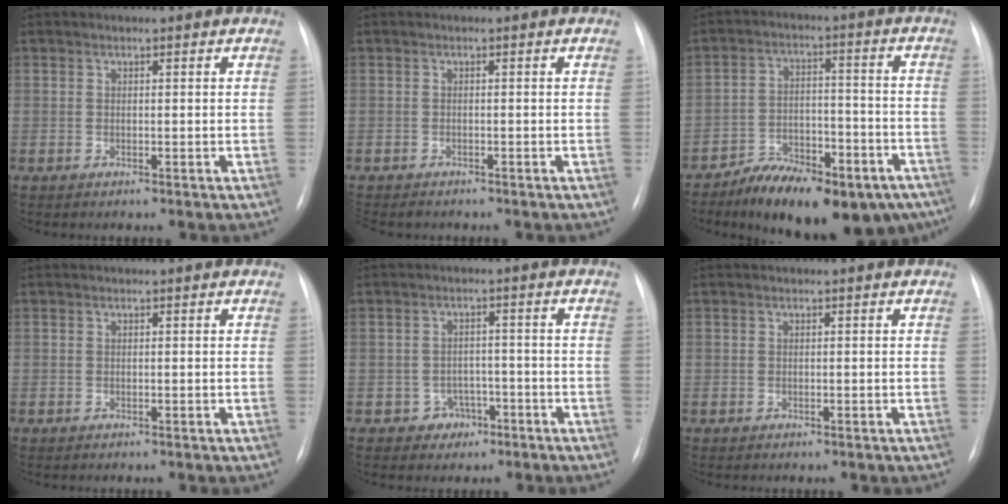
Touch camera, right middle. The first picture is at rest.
{"total": 3.7, "force": [-3.1, 1.4, 1.3], "torque": [-0.017, -0.006, -0.042]}
{"total": 18.5, "force": [-13.4, 7.4, 10.3], "torque": [-0.111, 0.037, -0.197]}
{"total": 0.0}
{"total": 3.2, "force": [-1.7, 2.7, 0.3], "torque": [0.006, 0.014, -0.020]}
{"total": 0.0}